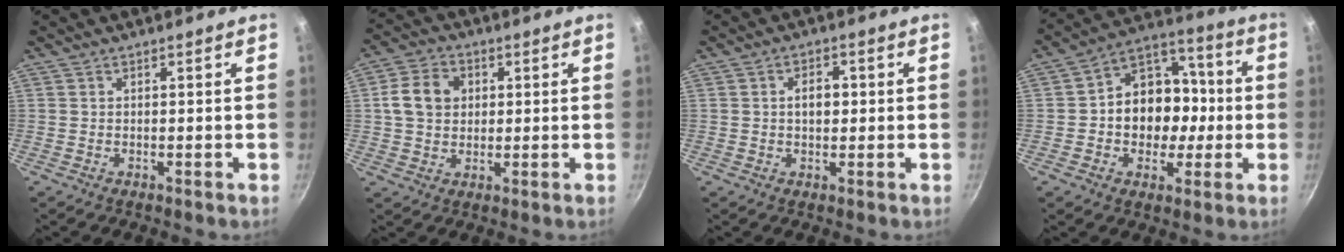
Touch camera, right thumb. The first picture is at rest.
{"total": 8.8, "force": [1.5, 6.9, 5.1], "torque": [-0.080, 0.009, 0.023]}
{"total": 4.0, "force": [0.4, 2.6, 3.1], "torque": [-0.037, 0.008, 0.004]}
{"total": 15.4, "force": [-0.8, 11.5, 10.1], "torque": [-0.096, 0.040, -0.019]}